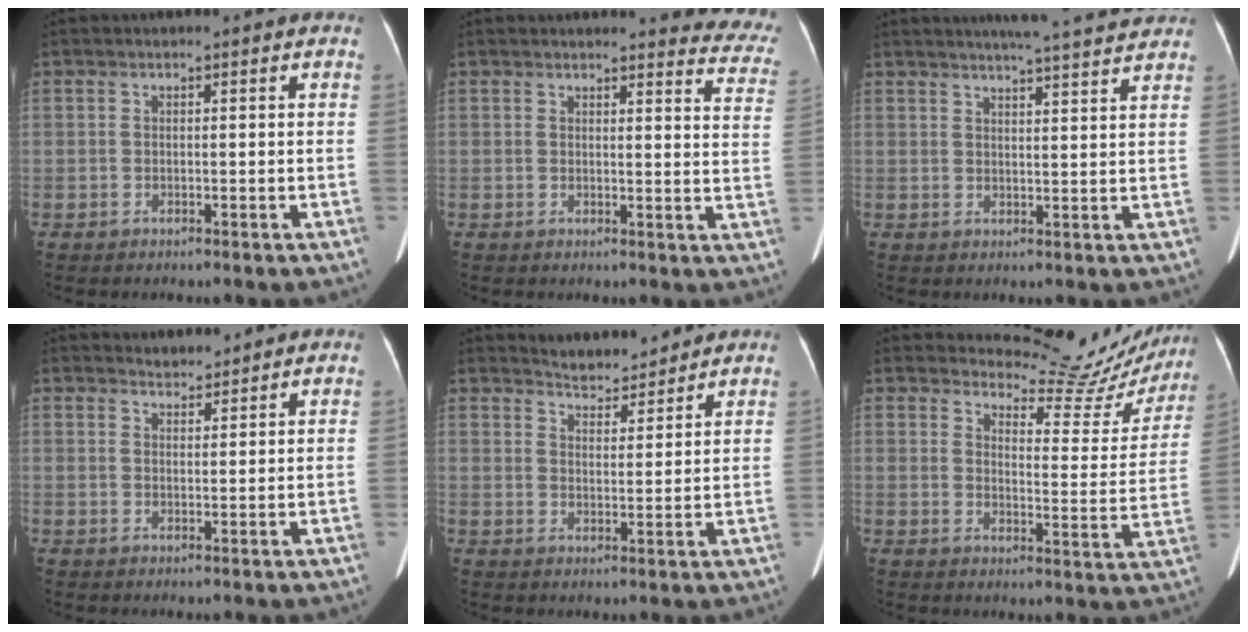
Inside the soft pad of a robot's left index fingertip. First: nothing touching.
{"total": 10.2, "force": [10.1, 1.3, 1.4], "torque": [0.023, -0.071, 0.073]}
{"total": 11.3, "force": [10.3, 0.3, 4.5], "torque": [-0.065, 0.011, 0.122]}
{"total": 2.2, "force": [2.2, 0.3, -0.2], "torque": [-0.004, 0.007, 0.041]}
{"total": 5.9, "force": [5.8, 1.1, 0.7], "torque": [-0.015, 0.008, 0.092]}
{"total": 14.5, "force": [14.2, 3.0, 0.7], "torque": [0.007, -0.060, 0.155]}